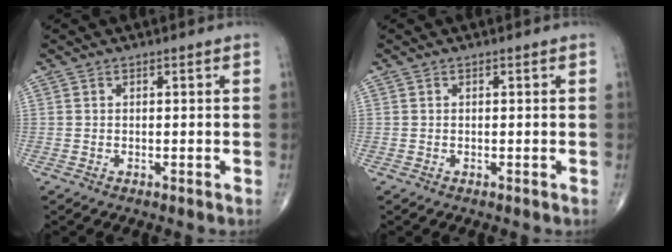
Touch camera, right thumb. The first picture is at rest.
{"total": 0.0}